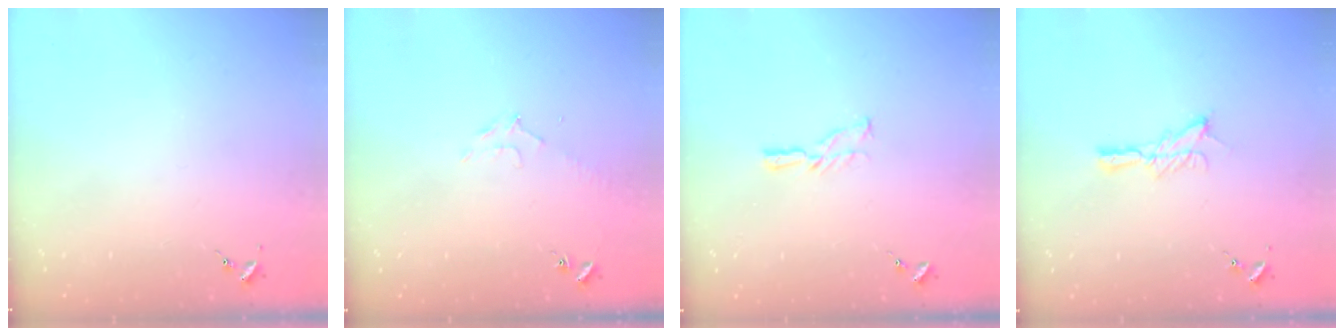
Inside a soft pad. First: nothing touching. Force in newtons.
{"total": 6.6, "press": 6.6, "slide": 0.8}
{"total": 5.7, "press": 5.7, "slide": 0.1}
{"total": 7.6, "press": 7.6, "slide": 0.1}